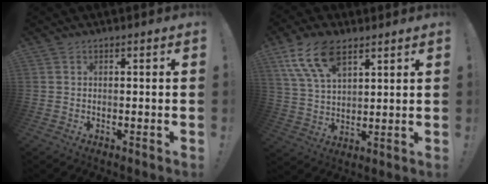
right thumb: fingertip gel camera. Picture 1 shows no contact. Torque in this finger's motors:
{"motor_torque": [1.47, 1.48, 0.28, 0.10, 0.07]}